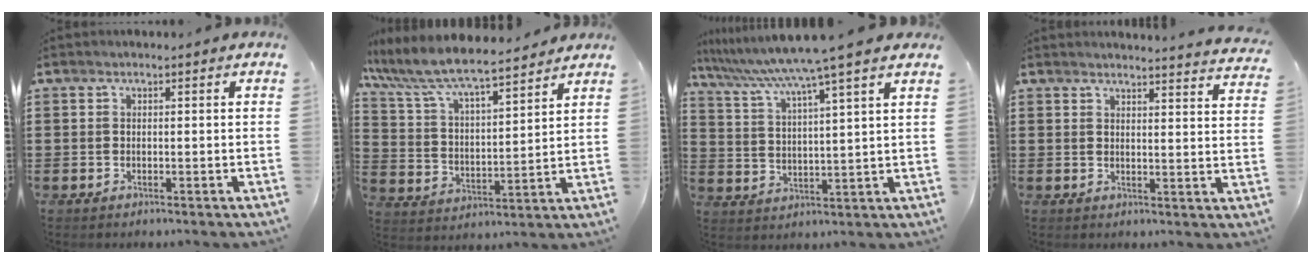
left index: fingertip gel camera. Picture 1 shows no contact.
{"total": 7.6, "force": [7.0, 1.2, 2.8], "torque": [-0.088, -0.039, 0.119]}
{"total": 7.5, "force": [6.1, -1.5, 4.1], "torque": [-0.103, -0.044, 0.099]}
{"total": 3.3, "force": [3.2, -0.6, 0.4], "torque": [-0.012, -0.022, 0.056]}